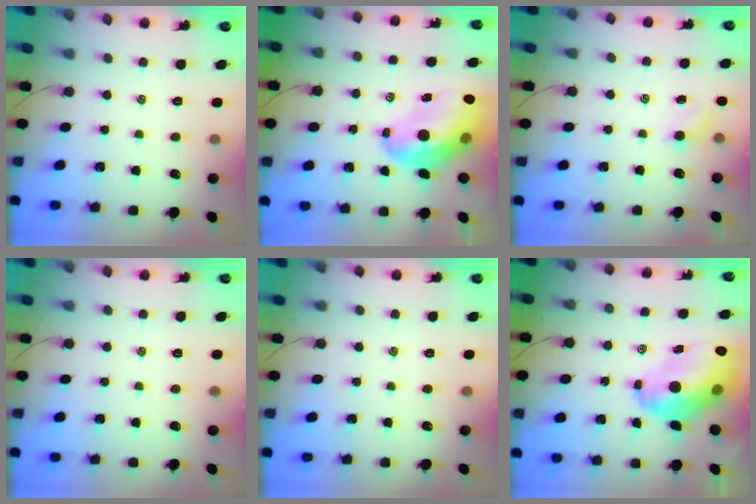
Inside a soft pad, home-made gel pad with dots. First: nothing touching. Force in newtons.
{"total": 13.9, "press": 13.4, "slide": 3.7}
{"total": 2.9, "press": 2.7, "slide": 0.9}
{"total": 0.0}
{"total": 0.0}
{"total": 11.0, "press": 10.5, "slide": 3.3}